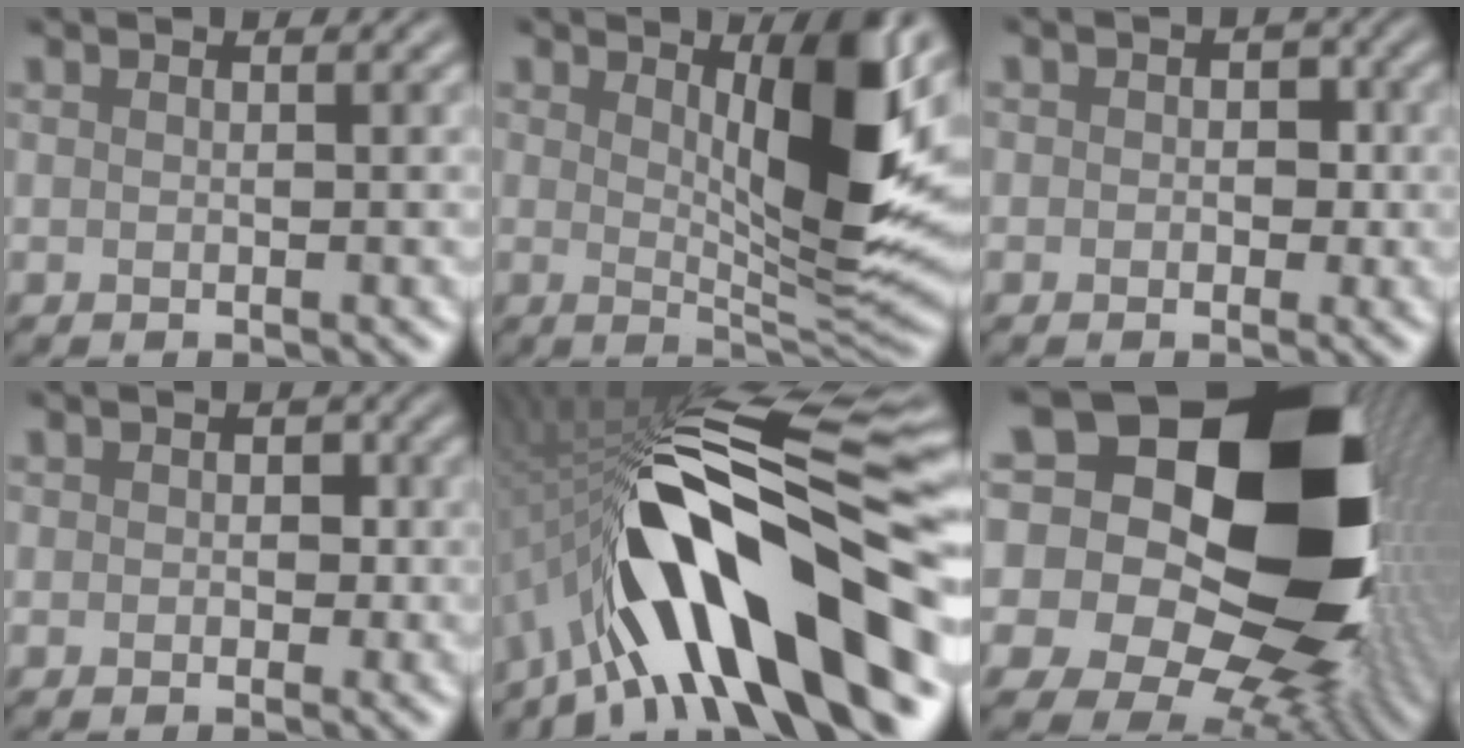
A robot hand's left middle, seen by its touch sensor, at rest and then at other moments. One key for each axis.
{"total": 6.9, "fx": 1.5, "fy": 0.7, "fz": 6.7, "tx": -0.119, "ty": -0.025, "tz": 0.065}
{"total": 1.2, "fx": -1.0, "fy": -0.1, "fz": -0.6, "tx": -0.006, "ty": -0.012, "tz": 0.013}
{"total": 1.3, "fx": -1.0, "fy": -0.3, "fz": -0.8, "tx": -0.002, "ty": -0.012, "tz": 0.014}
{"total": 14.1, "fx": -6.7, "fy": 3.4, "fz": 11.9, "tx": -0.197, "ty": 0.014, "tz": -0.080}
{"total": 22.4, "fx": 4.0, "fy": 17.0, "fz": 14.1, "tx": -0.253, "ty": 0.015, "tz": 0.061}